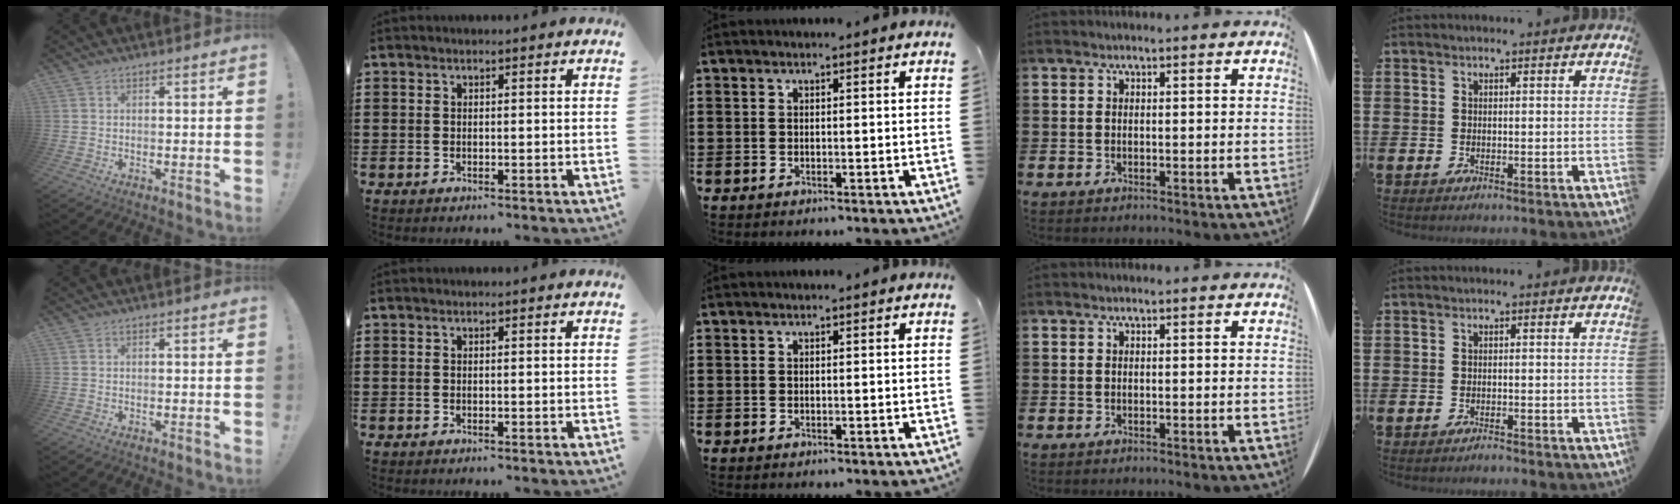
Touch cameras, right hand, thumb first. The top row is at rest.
{"little": {"total": 0.8, "force": [-0.7, 0.0, 0.2], "torque": [0.003, -0.007, -0.016]}}